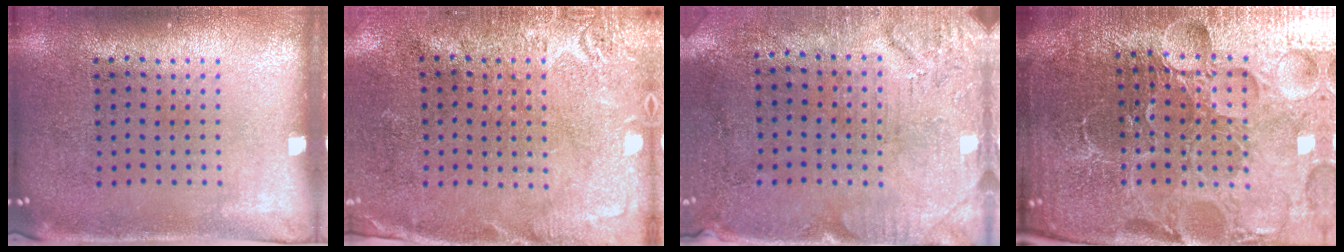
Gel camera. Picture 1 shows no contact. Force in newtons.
{"total": 2.6, "press": 2.4, "slide": 1.1}
{"total": 3.2, "press": 2.6, "slide": 1.9}
{"total": 6.8, "press": 6.0, "slide": 3.2}